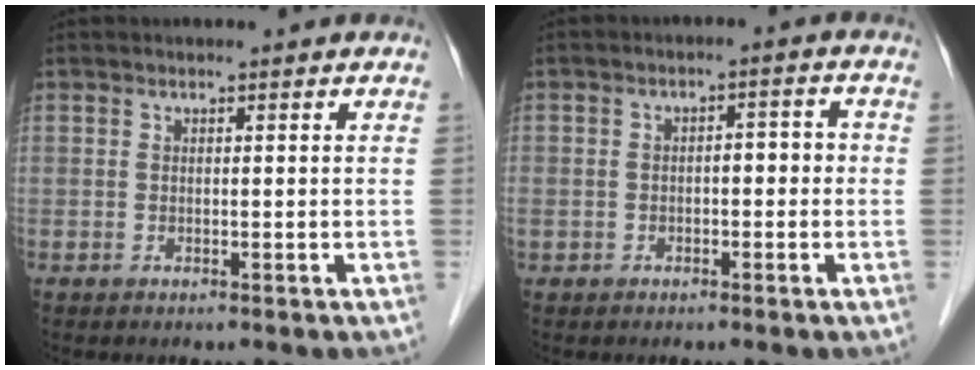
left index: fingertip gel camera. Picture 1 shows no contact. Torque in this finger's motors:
{"motor_torque": [1.24, 0.90, 0.36, 0.09]}